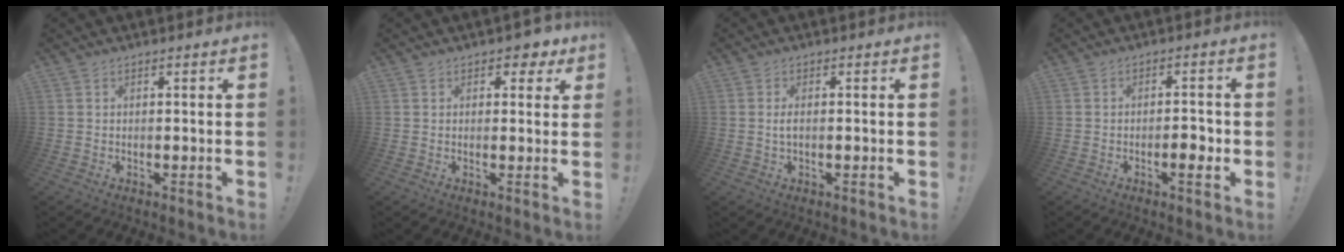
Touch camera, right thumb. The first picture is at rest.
{"total": 3.7, "force": [2.1, 2.6, 1.7], "torque": [-0.006, -0.010, 0.031]}
{"total": 2.1, "force": [-0.2, 0.5, 2.0], "torque": [-0.029, 0.000, -0.005]}
{"total": 5.1, "force": [-1.7, 2.0, 4.3], "torque": [-0.052, 0.002, -0.029]}